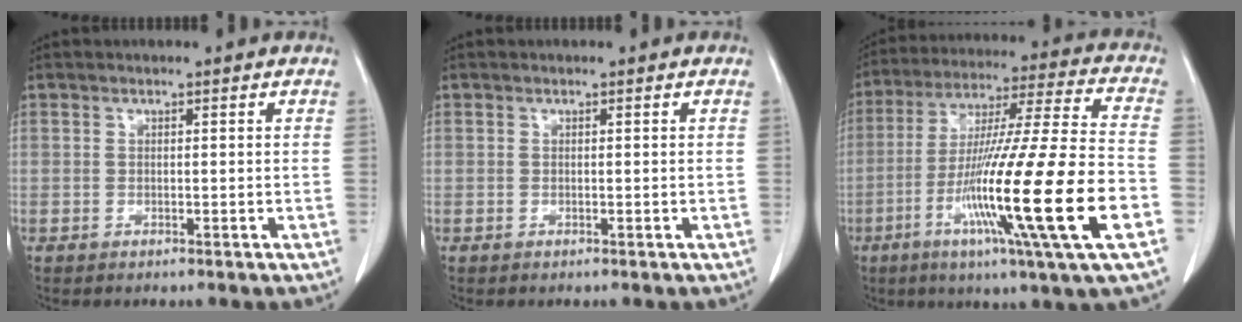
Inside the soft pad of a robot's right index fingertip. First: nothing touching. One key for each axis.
{"total": 0.0}
{"total": 24.5, "fx": -7.9, "fy": -0.5, "fz": 23.2, "tx": -0.403, "ty": -0.037, "tz": -0.146}